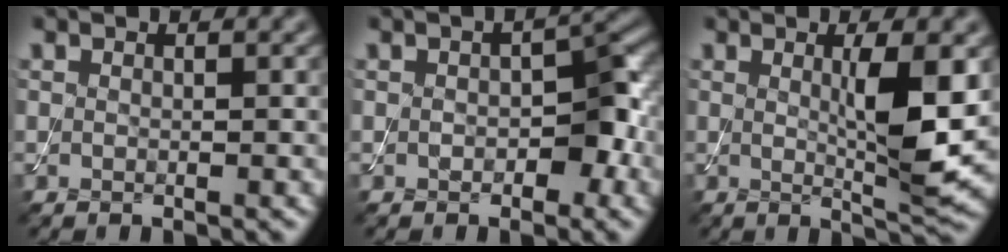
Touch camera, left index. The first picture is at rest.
{"total": 3.8, "force": [-0.7, 2.2, 3.0], "torque": [-0.032, 0.003, -0.012]}
{"total": 5.7, "force": [0.7, 1.0, 5.6], "torque": [-0.089, -0.011, 0.015]}